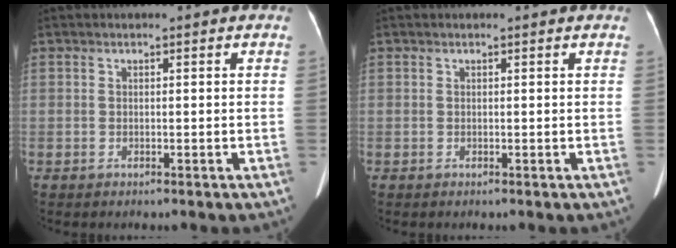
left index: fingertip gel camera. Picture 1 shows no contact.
{"total": 0.5, "force": [0.5, 0.0, 0.1], "torque": [-0.003, 0.000, 0.002]}